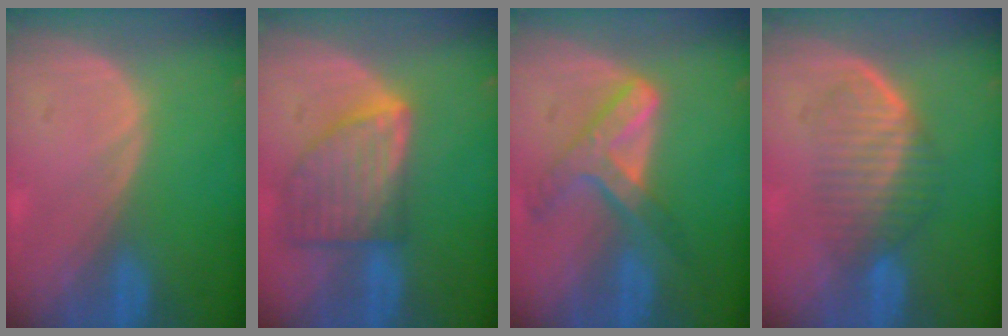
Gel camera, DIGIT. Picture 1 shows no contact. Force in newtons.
{"total": 8.2, "press": 7.4, "slide": 3.4}
{"total": 7.3, "press": 6.2, "slide": 3.9}
{"total": 6.0, "press": 5.7, "slide": 1.9}